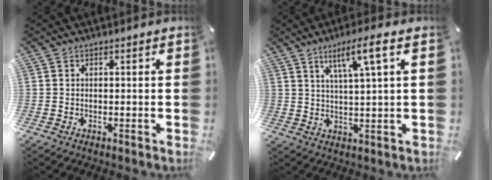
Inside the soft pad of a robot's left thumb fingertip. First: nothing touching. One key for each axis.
{"total": 7.8, "fx": 3.9, "fy": 0.5, "fz": 6.7, "tx": -0.132, "ty": -0.006, "tz": 0.064}